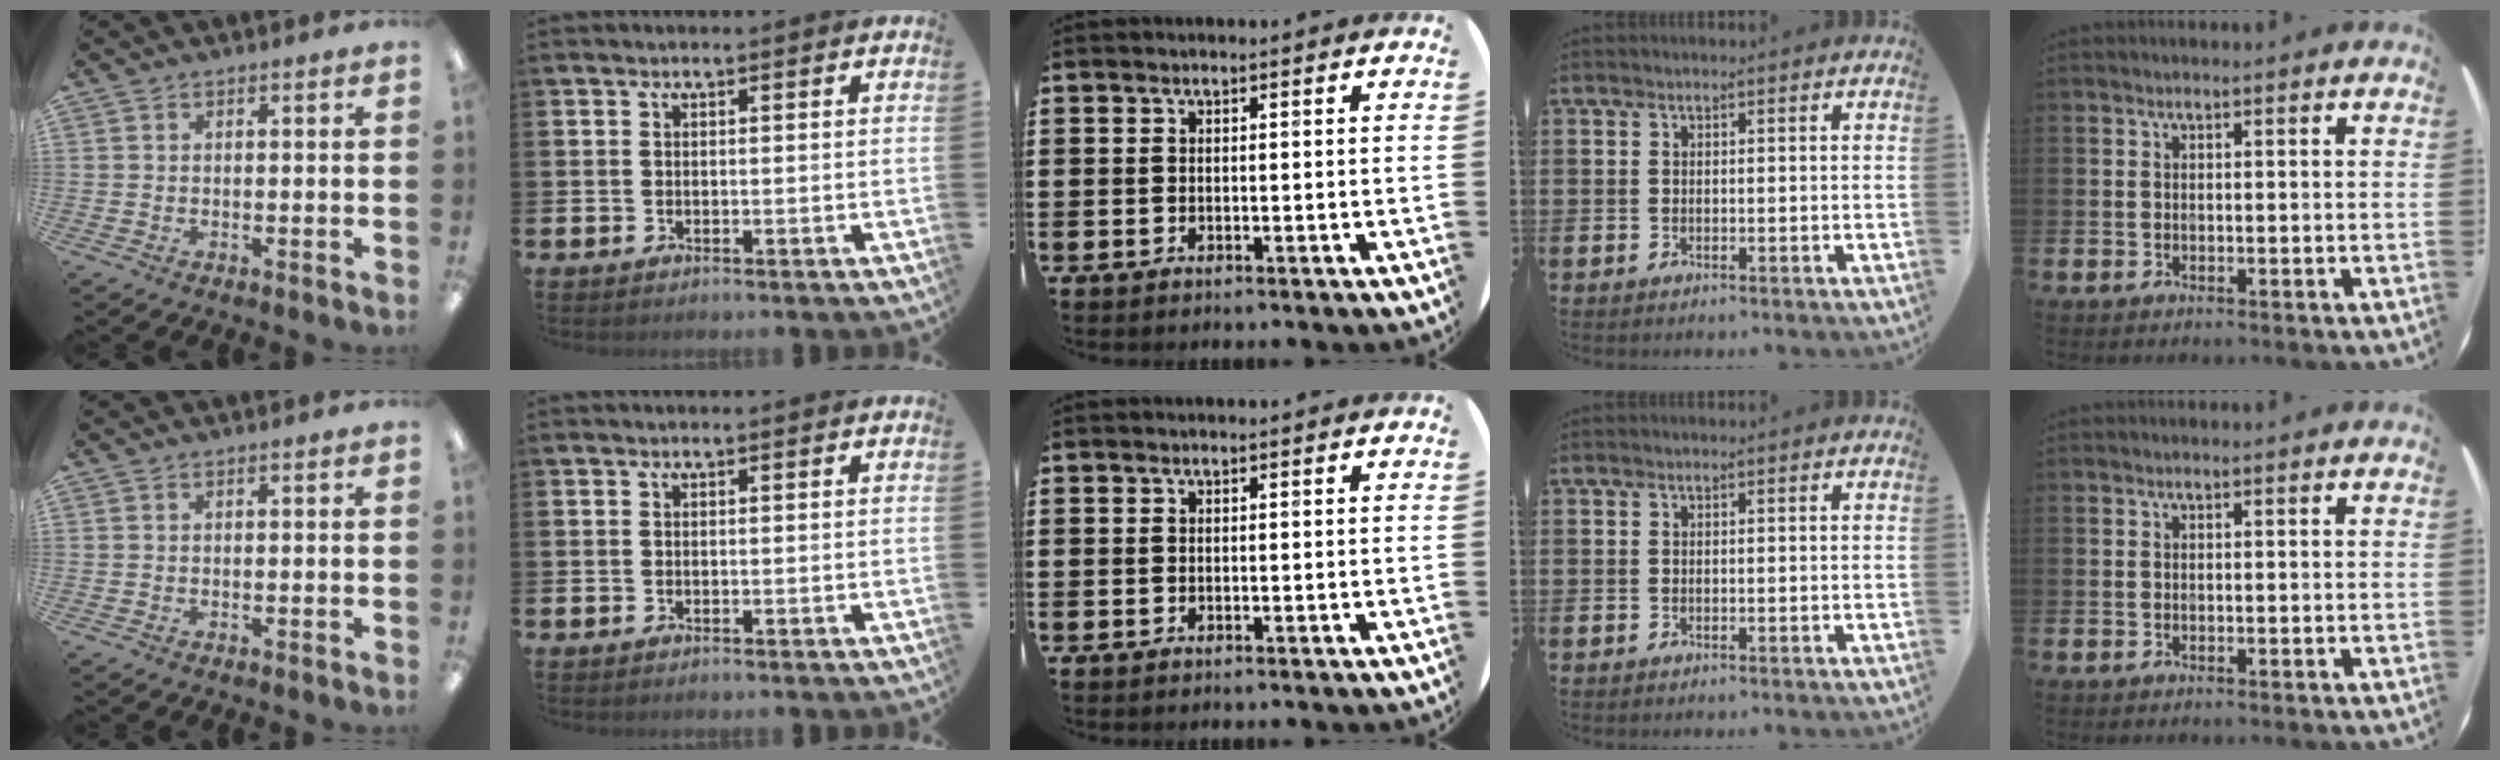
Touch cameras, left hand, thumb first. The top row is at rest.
{}